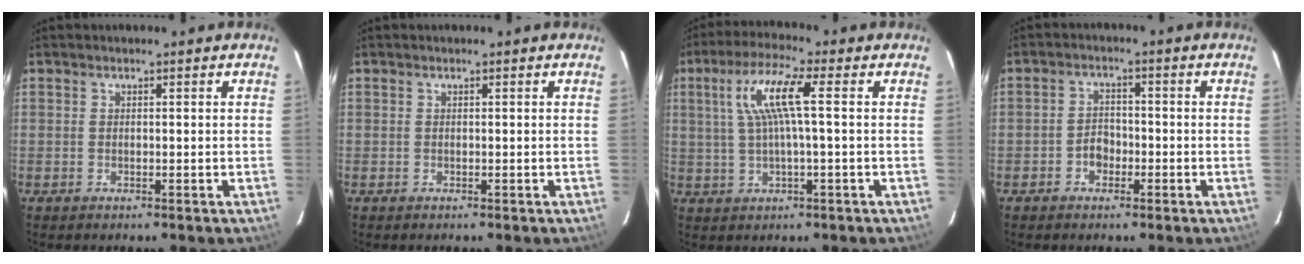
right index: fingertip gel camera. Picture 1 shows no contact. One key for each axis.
{"total": 0.0}
{"total": 8.4, "fx": 1.5, "fy": 0.6, "fz": 8.2, "tx": -0.155, "ty": 0.008, "tz": 0.033}
{"total": 3.2, "fx": -1.5, "fy": 2.4, "fz": 1.4, "tx": -0.029, "ty": 0.011, "tz": -0.023}